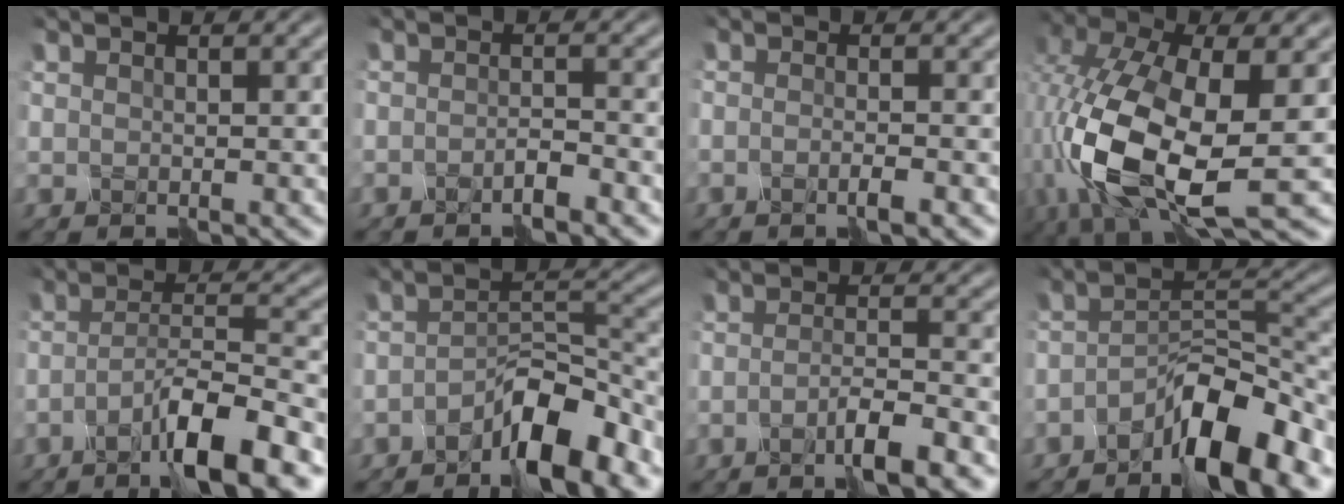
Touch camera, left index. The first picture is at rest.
{"total": 1.8, "force": [-1.7, -0.3, 0.7], "torque": [-0.014, -0.001, -0.030]}
{"total": 1.7, "force": [-1.4, -0.3, 1.0], "torque": [-0.019, -0.001, -0.027]}
{"total": 12.9, "force": [-2.6, 6.4, 10.9], "torque": [-0.255, -0.017, -0.043]}
{"total": 7.2, "force": [-4.7, 0.8, 5.4], "torque": [-0.092, 0.009, -0.083]}
{"total": 6.1, "force": [-4.4, 1.2, 3.9], "torque": [-0.066, 0.009, -0.082]}
{"total": 3.7, "force": [-2.6, 0.1, 2.6], "torque": [-0.049, 0.001, -0.053]}
{"total": 7.3, "force": [-5.1, 1.4, 5.1], "torque": [-0.087, 0.008, -0.095]}